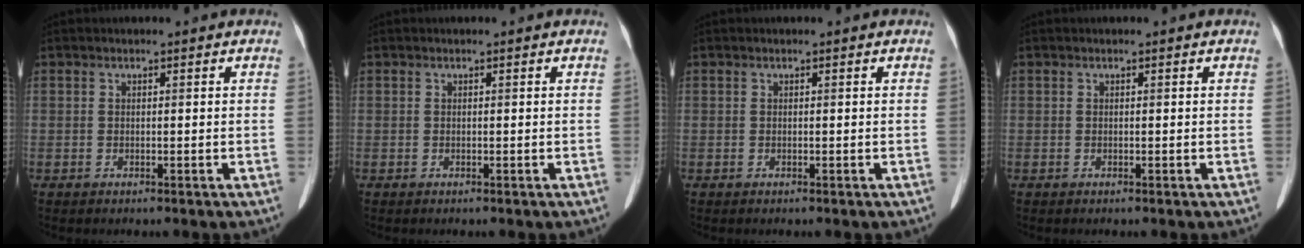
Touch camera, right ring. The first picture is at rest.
{"total": 0.0}
{"total": 0.0}
{"total": 0.0}